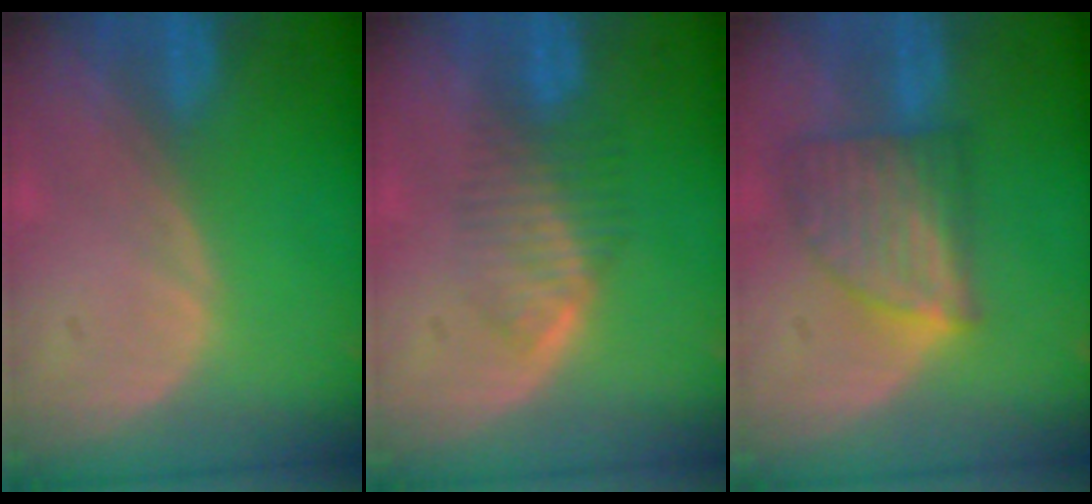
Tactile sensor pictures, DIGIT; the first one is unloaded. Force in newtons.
{"total": 4.4, "press": 4.3, "slide": 0.9}
{"total": 7.2, "press": 6.6, "slide": 2.8}